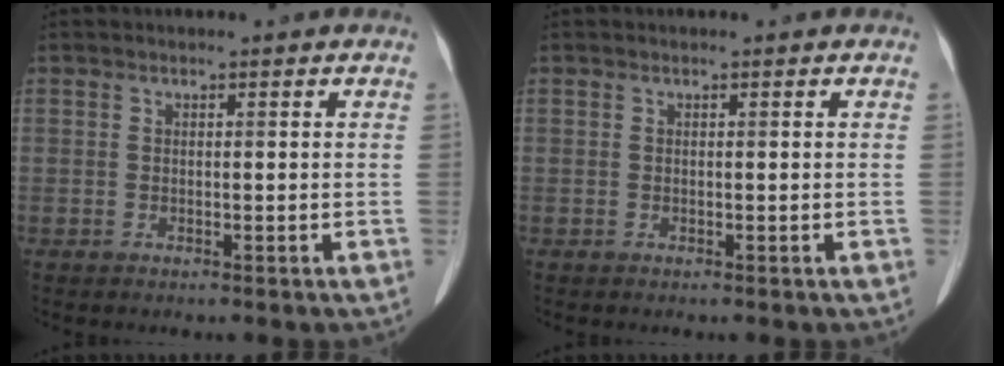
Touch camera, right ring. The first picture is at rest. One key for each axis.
{"total": 0.0}